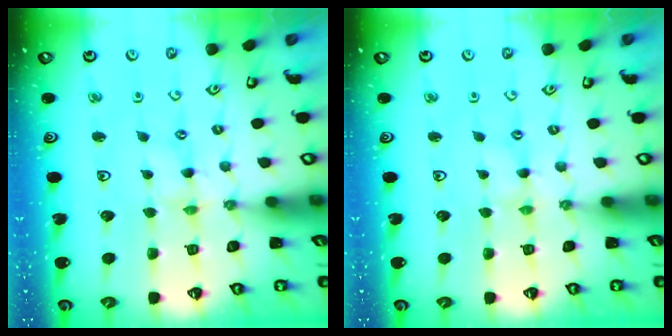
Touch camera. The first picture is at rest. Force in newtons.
{"total": 0.7, "press": 0.7, "slide": 0.1}